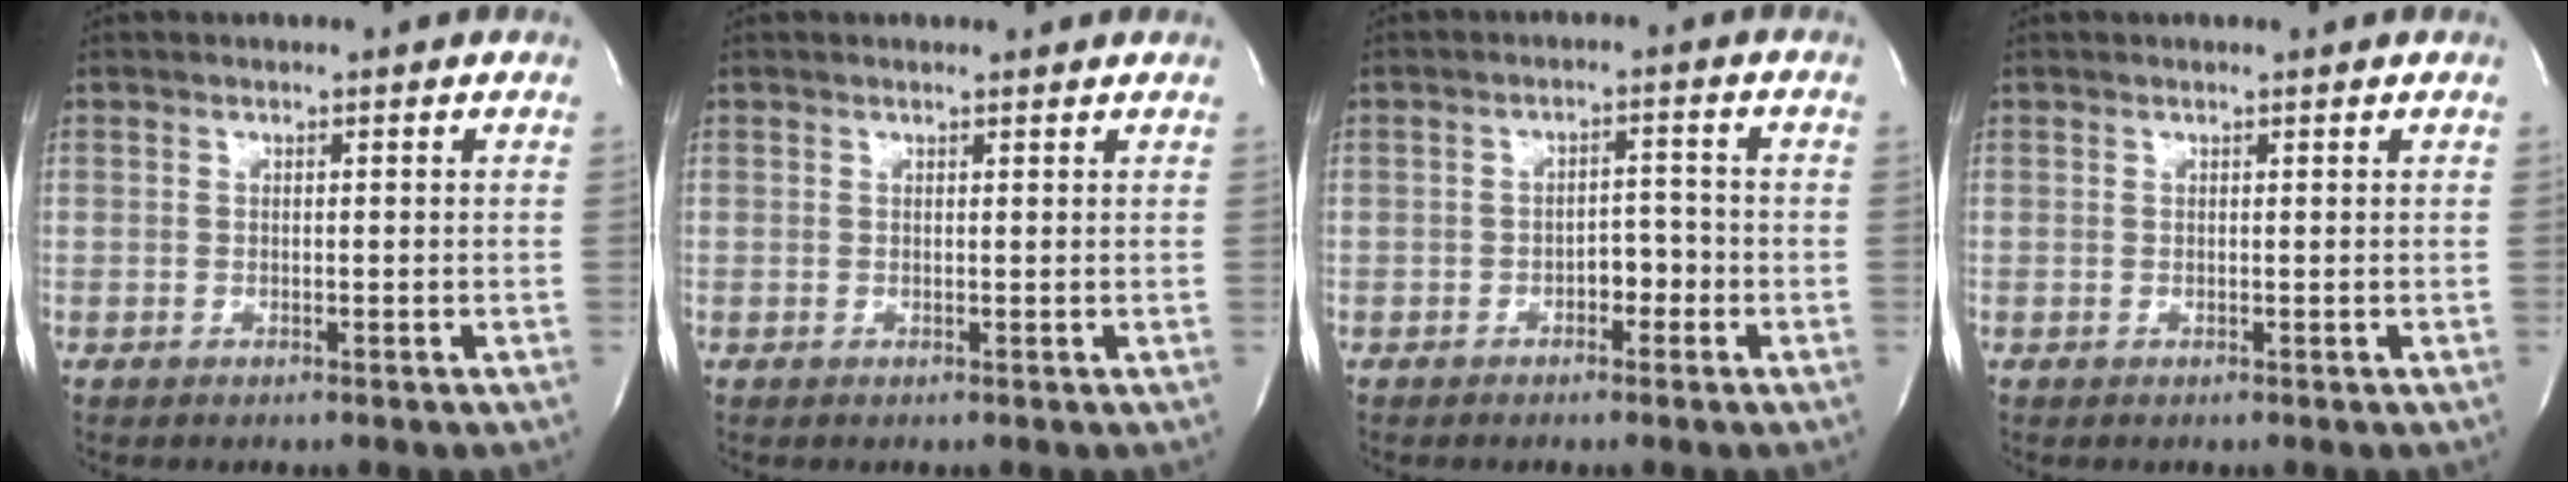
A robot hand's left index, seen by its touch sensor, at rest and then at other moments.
{"total": 1.6, "force": [1.6, 0.3, 0.3], "torque": [-0.014, 0.003, 0.018]}
{"total": 3.0, "force": [-1.4, 1.5, 2.1], "torque": [-0.026, 0.009, -0.024]}
{"total": 0.6, "force": [0.5, -0.1, 0.2], "torque": [-0.008, 0.001, 0.011]}